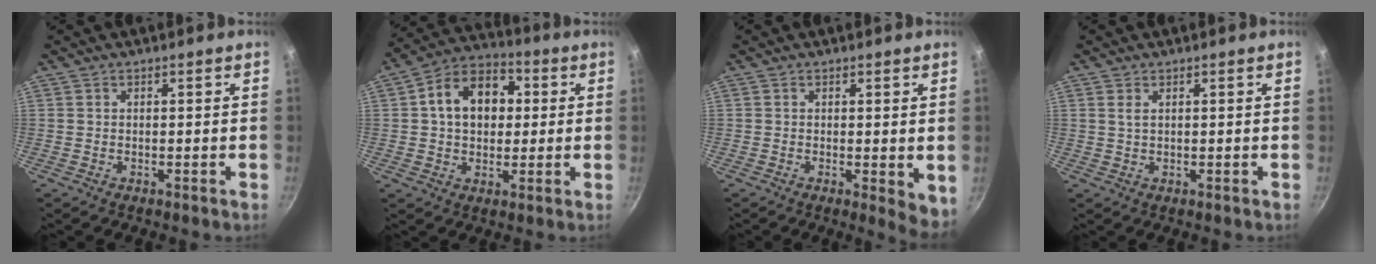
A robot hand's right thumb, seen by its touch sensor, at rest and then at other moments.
{"total": 13.3, "force": [2.1, 9.7, 8.8], "torque": [-0.104, 0.023, 0.017]}
{"total": 4.6, "force": [-0.1, 1.7, 4.3], "torque": [-0.048, -0.010, 0.001]}
{"total": 1.3, "force": [0.6, 0.6, 1.0], "torque": [-0.019, -0.001, 0.011]}